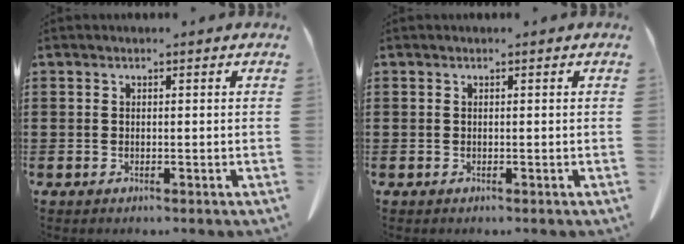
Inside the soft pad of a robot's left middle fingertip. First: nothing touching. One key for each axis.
{"total": 0.0}